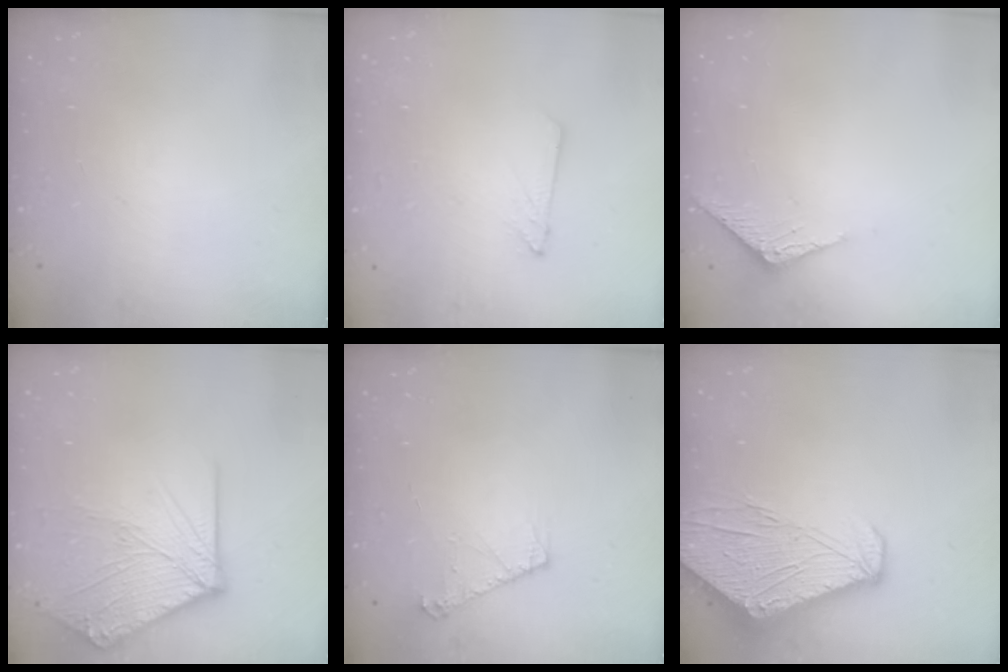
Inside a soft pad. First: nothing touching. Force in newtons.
{"total": 2.4, "press": 2.4, "slide": 0.2}
{"total": 3.4, "press": 3.4, "slide": 0.2}
{"total": 12.5, "press": 12.4, "slide": 1.9}
{"total": 6.0, "press": 6.0, "slide": 0.7}
{"total": 10.2, "press": 10.1, "slide": 1.3}